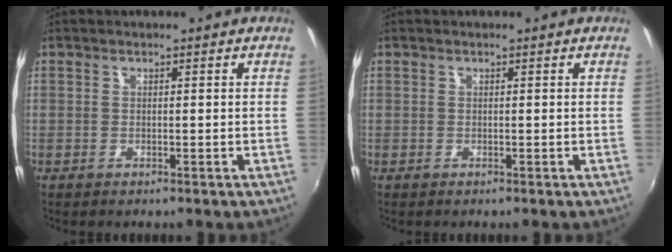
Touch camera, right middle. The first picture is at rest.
{"total": 0.0}